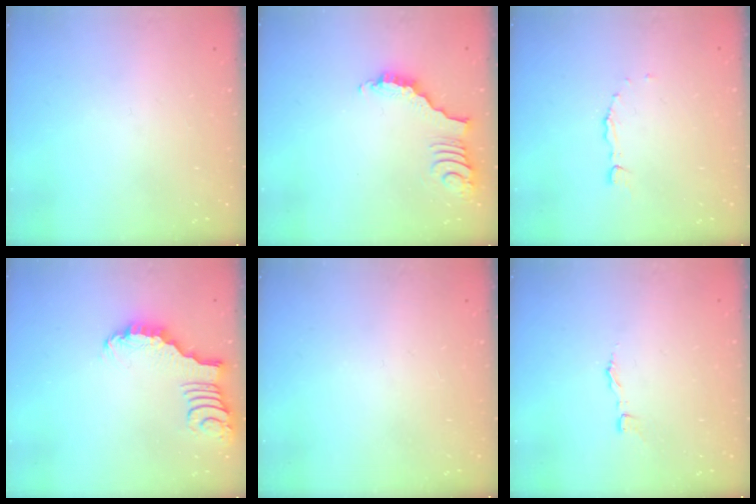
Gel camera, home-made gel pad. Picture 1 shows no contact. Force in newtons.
{"total": 3.0, "press": 2.9, "slide": 0.5}
{"total": 2.0, "press": 2.0, "slide": 0.3}
{"total": 2.2, "press": 2.2, "slide": 0.4}
{"total": 1.5, "press": 1.5, "slide": 0.1}
{"total": 2.9, "press": 2.9, "slide": 0.3}